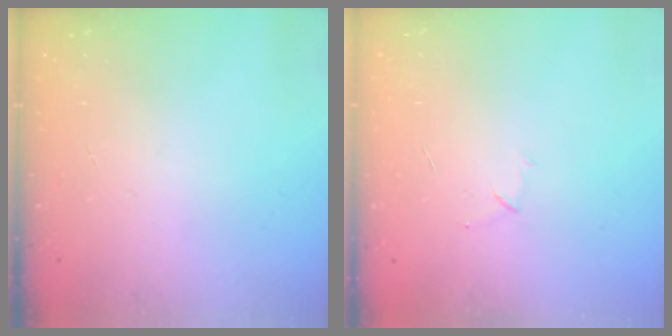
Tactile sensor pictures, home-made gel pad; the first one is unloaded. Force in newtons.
{"total": 4.1, "press": 3.9, "slide": 1.0}